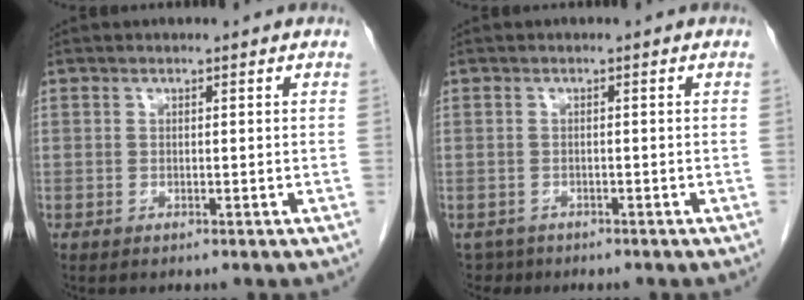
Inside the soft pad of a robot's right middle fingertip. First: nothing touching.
{"total": 2.3, "force": [-1.8, 1.4, -0.2], "torque": [0.001, 0.002, -0.029]}